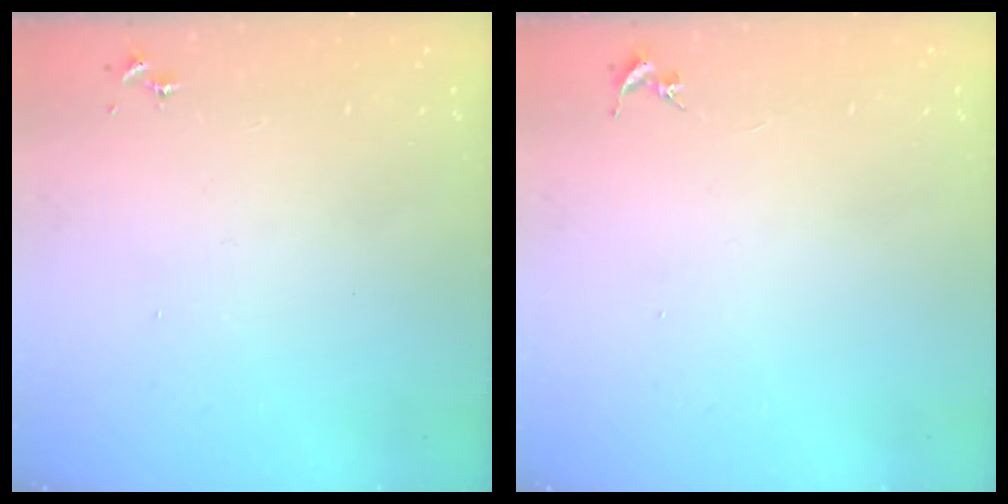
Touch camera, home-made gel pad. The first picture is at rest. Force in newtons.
{"total": 0.0}